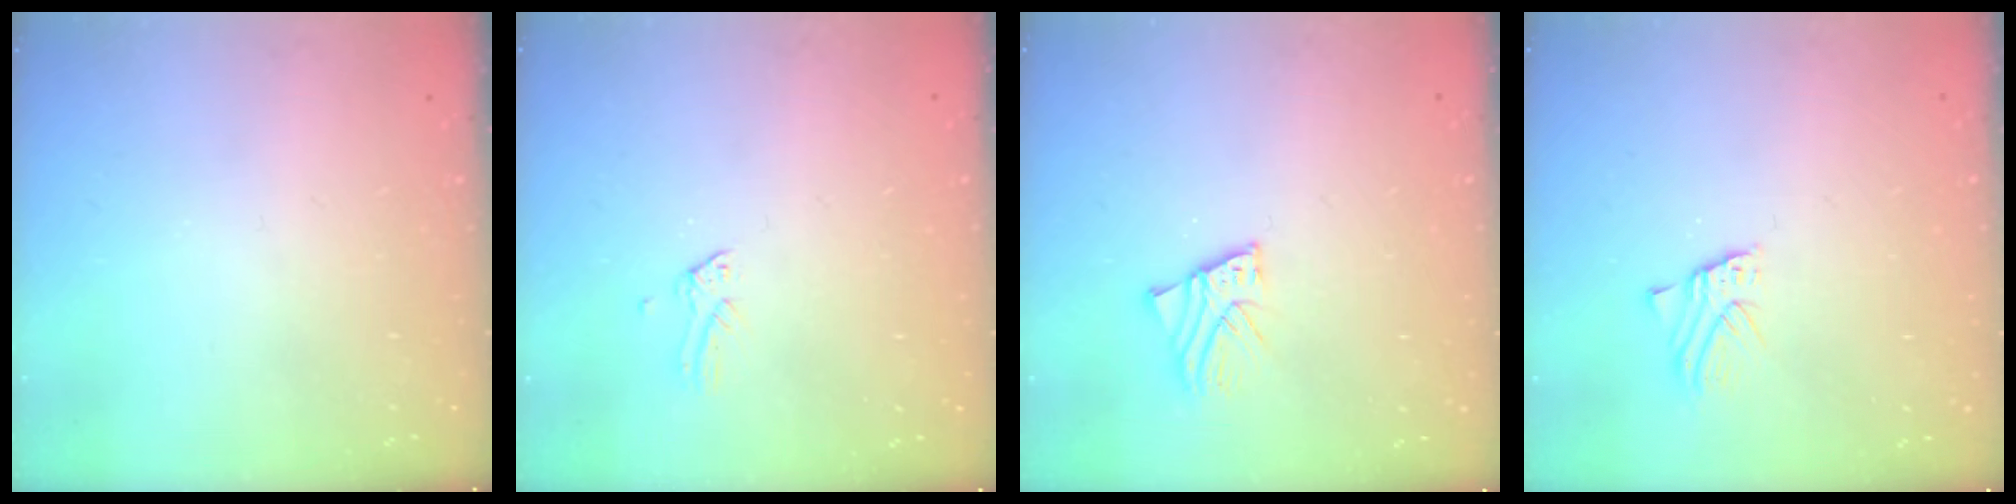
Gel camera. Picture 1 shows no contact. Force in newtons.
{"total": 0.0}
{"total": 2.5, "press": 2.5, "slide": 0.1}
{"total": 1.1, "press": 1.1, "slide": 0.2}